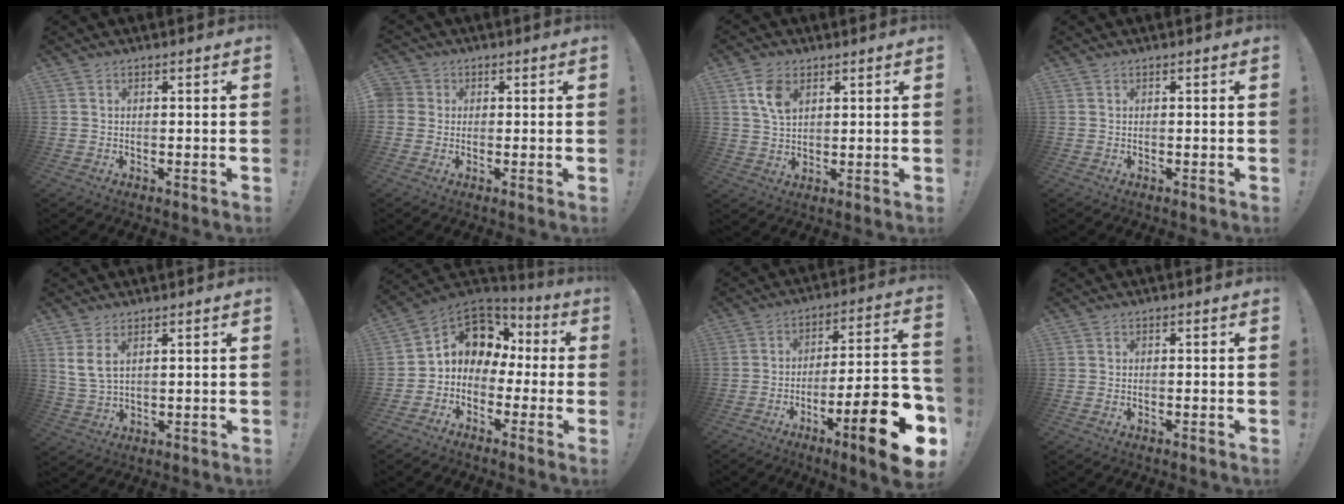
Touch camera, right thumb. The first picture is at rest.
{"total": 3.0, "force": [0.2, 2.8, 0.8], "torque": [-0.017, 0.007, 0.004]}
{"total": 7.6, "force": [3.4, 4.7, 4.9], "torque": [-0.083, -0.005, 0.066]}
{"total": 0.0}
{"total": 5.6, "force": [3.2, 2.3, 4.0], "torque": [-0.067, -0.013, 0.060]}
{"total": 8.6, "force": [1.9, 7.5, 3.7], "torque": [-0.052, -0.013, 0.042]}
{"total": 18.6, "force": [-9.5, 3.5, 15.7], "torque": [-0.212, 0.051, -0.145]}
{"total": 0.0}